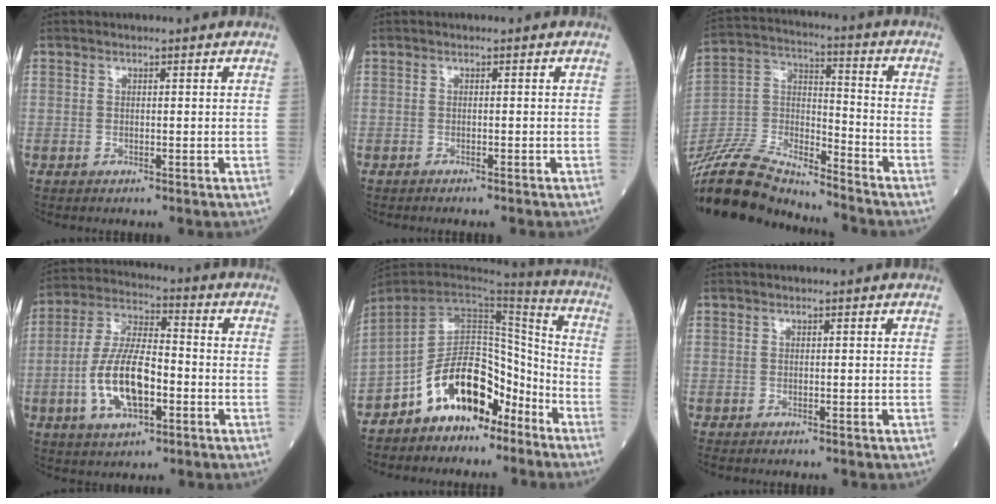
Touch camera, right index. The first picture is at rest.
{"total": 2.1, "force": [-1.9, 0.0, 0.9], "torque": [-0.013, 0.000, -0.023]}
{"total": 18.9, "force": [-17.9, 2.6, 5.6], "torque": [-0.121, 0.018, -0.326]}
{"total": 12.7, "force": [-3.4, 4.8, 11.3], "torque": [-0.231, 0.009, -0.062]}
{"total": 12.5, "force": [-8.3, 6.5, 6.8], "torque": [-0.120, 0.034, -0.150]}
{"total": 2.3, "force": [-2.0, 0.0, 1.0], "torque": [-0.011, 0.000, -0.027]}